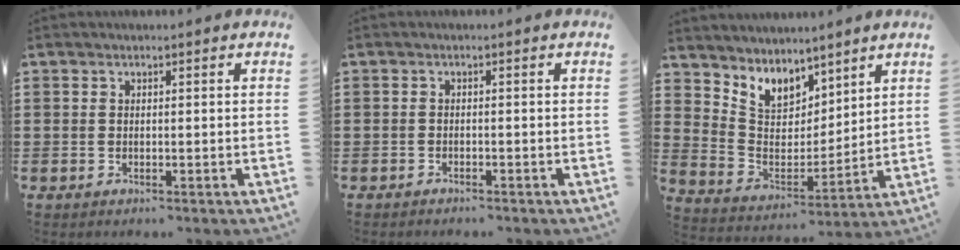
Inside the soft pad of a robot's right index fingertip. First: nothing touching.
{"total": 0.7, "force": [-0.7, 0.1, 0.1], "torque": [-0.003, 0.001, -0.016]}
{"total": 6.4, "force": [5.4, 3.4, 0.4], "torque": [-0.050, -0.040, 0.101]}